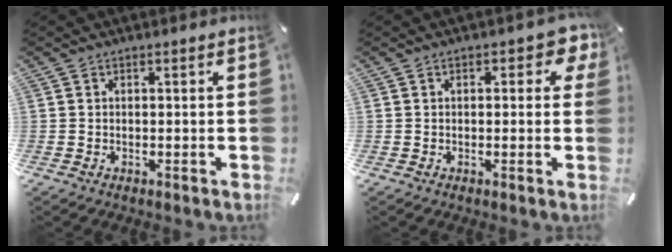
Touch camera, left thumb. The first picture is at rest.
{"total": 4.4, "force": [1.3, 2.2, 3.6], "torque": [-0.048, 0.003, 0.017]}